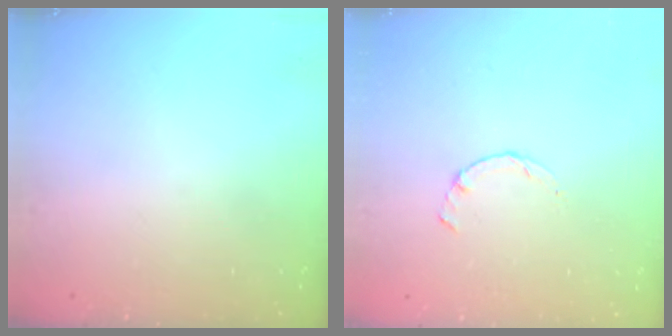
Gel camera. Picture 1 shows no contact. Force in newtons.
{"total": 0.8, "press": 0.7, "slide": 0.2}